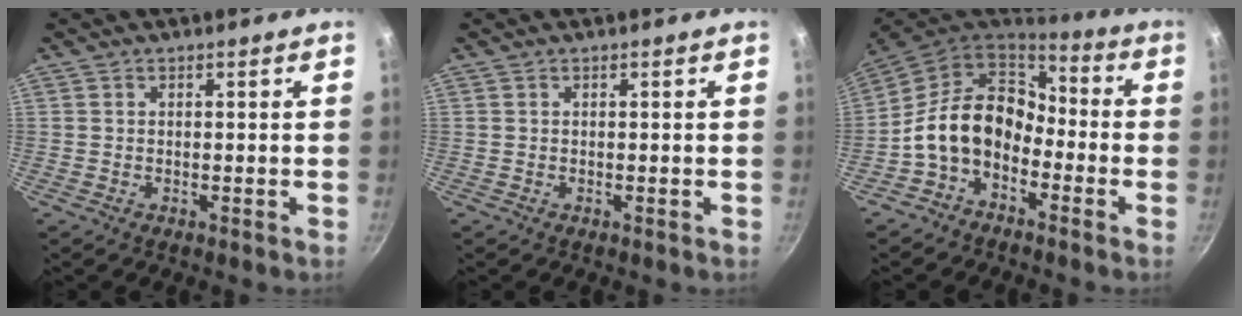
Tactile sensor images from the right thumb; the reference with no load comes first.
{"total": 0.0}
{"total": 14.1, "force": [-3.9, 10.4, 8.8], "torque": [-0.133, 0.058, -0.090]}